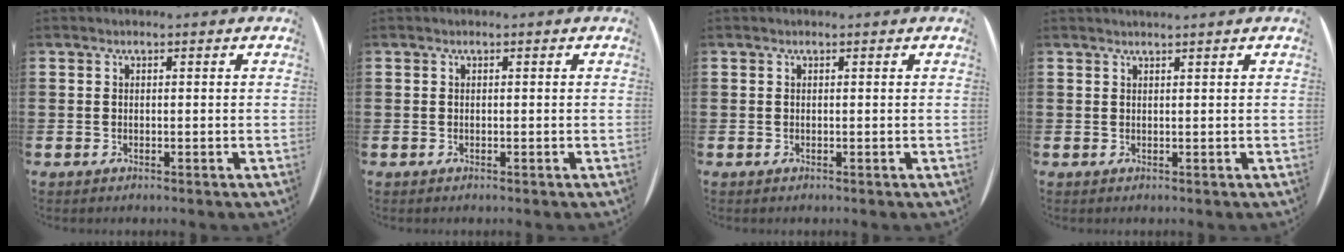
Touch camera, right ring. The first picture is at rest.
{"total": 0.0}
{"total": 0.0}
{"total": 0.9, "force": [0.9, -0.3, 0.1], "torque": [0.000, -0.001, 0.017]}